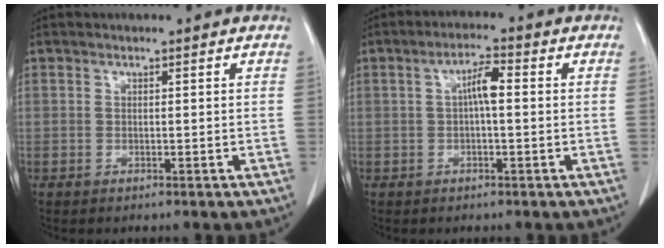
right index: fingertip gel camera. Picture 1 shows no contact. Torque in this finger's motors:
{"motor_torque": [0.75, -0.13, 0.39, 0.10]}